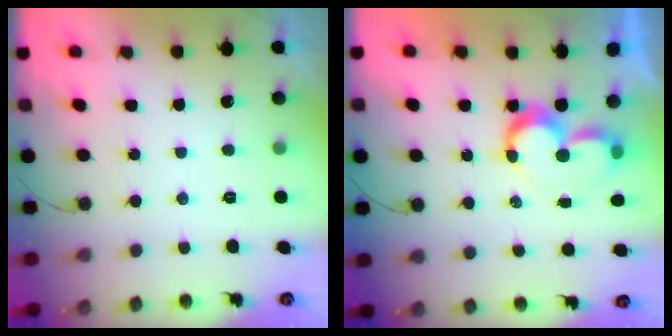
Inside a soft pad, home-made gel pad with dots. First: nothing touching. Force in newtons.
{"total": 8.4, "press": 8.3, "slide": 0.6}